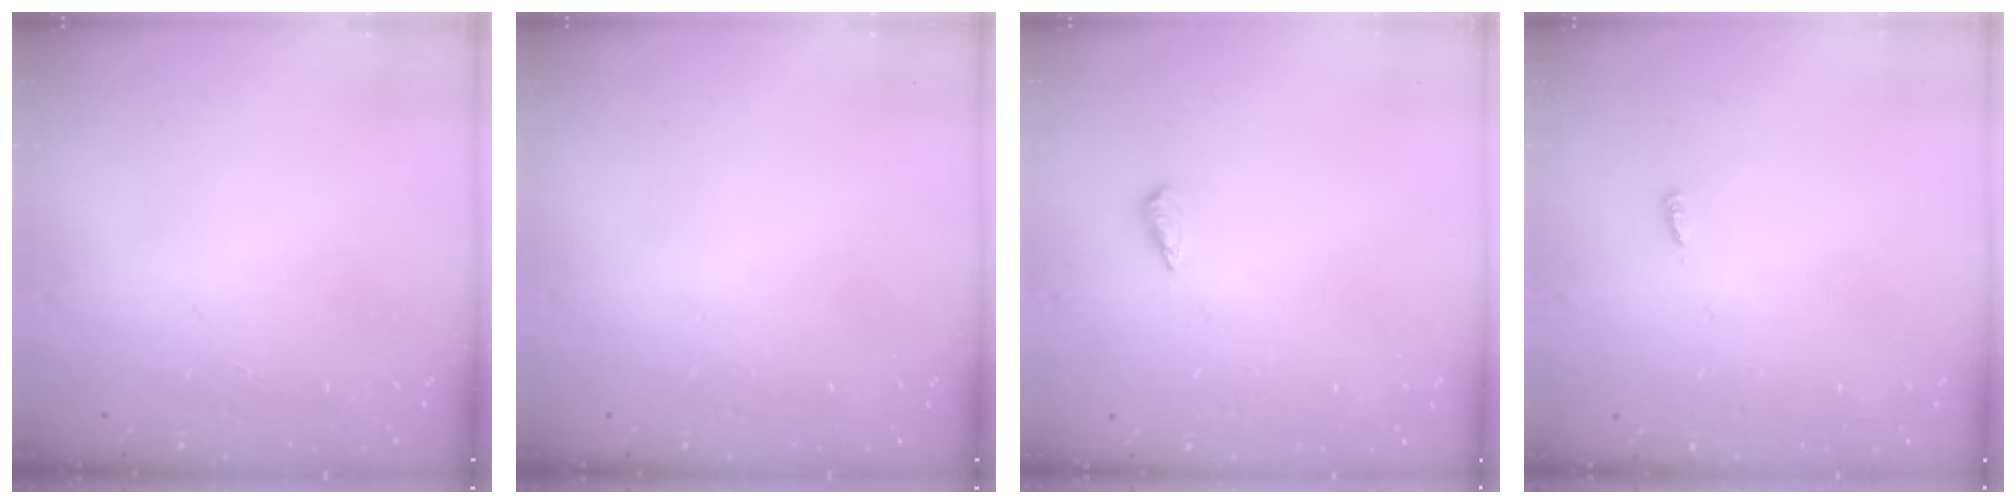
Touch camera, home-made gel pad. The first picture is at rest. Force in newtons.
{"total": 0.0}
{"total": 3.6, "press": 3.4, "slide": 1.2}
{"total": 3.0, "press": 3.0, "slide": 0.0}